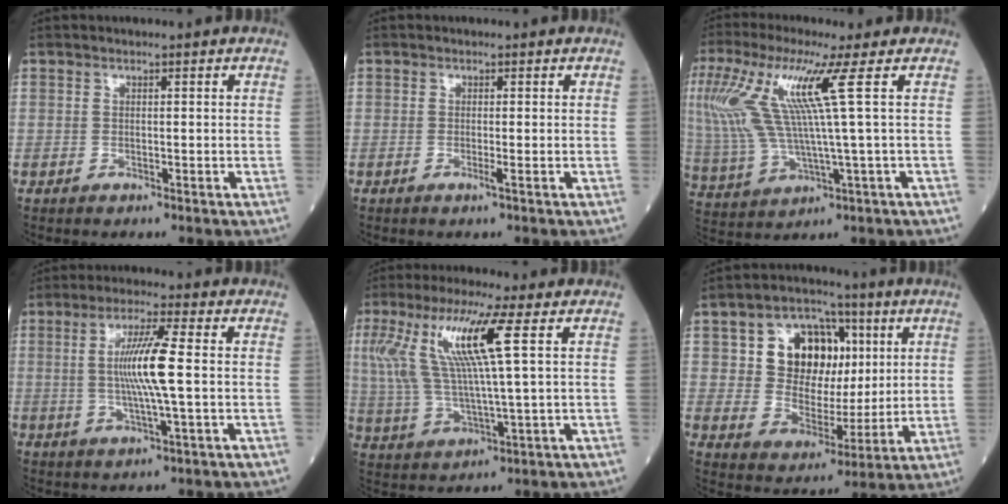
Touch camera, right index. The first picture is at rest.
{"total": 0.8, "force": [-0.1, -0.3, 0.7], "torque": [-0.014, 0.000, -0.003]}
{"total": 14.4, "force": [4.8, -0.2, 13.5], "torque": [-0.308, 0.013, 0.095]}
{"total": 8.7, "force": [0.3, -0.4, 8.6], "torque": [-0.167, -0.002, 0.003]}
{"total": 13.2, "force": [4.2, 0.4, 12.5], "torque": [-0.280, 0.014, 0.081]}
{"total": 13.0, "force": [4.0, 9.1, 8.3], "torque": [-0.145, 0.031, 0.075]}